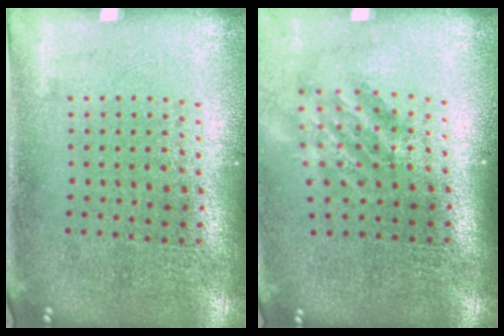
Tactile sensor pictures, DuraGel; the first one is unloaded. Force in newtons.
{"total": 1.7, "press": 1.2, "slide": 1.2}